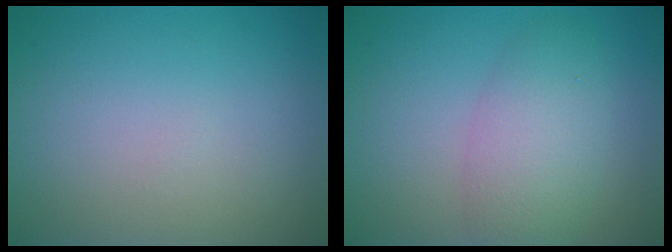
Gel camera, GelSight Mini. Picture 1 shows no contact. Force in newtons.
{"total": 4.3, "press": 4.3, "slide": 0.2}